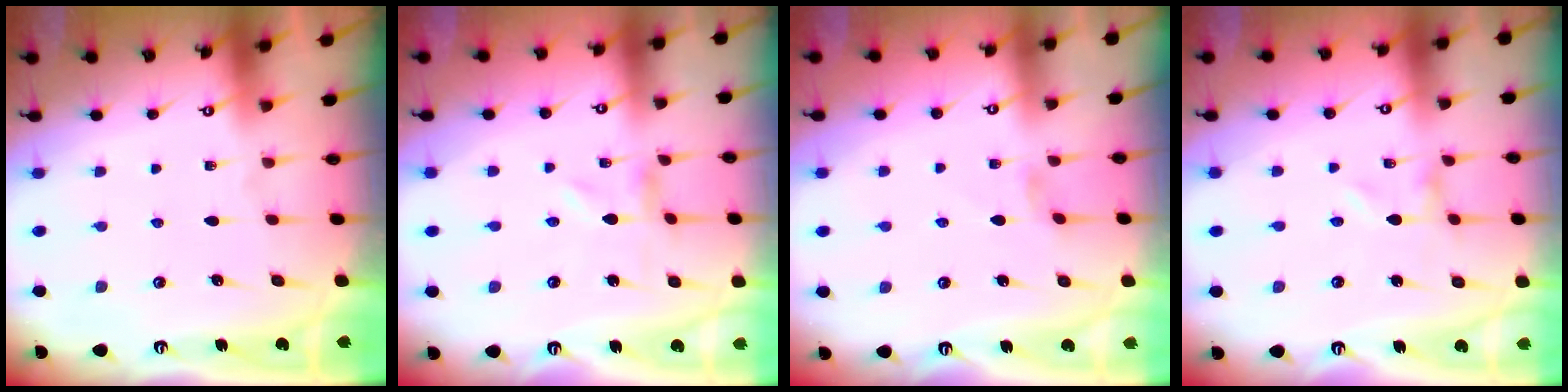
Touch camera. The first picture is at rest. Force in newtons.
{"total": 0.0}
{"total": 1.1, "press": 1.1, "slide": 0.3}
{"total": 0.0}